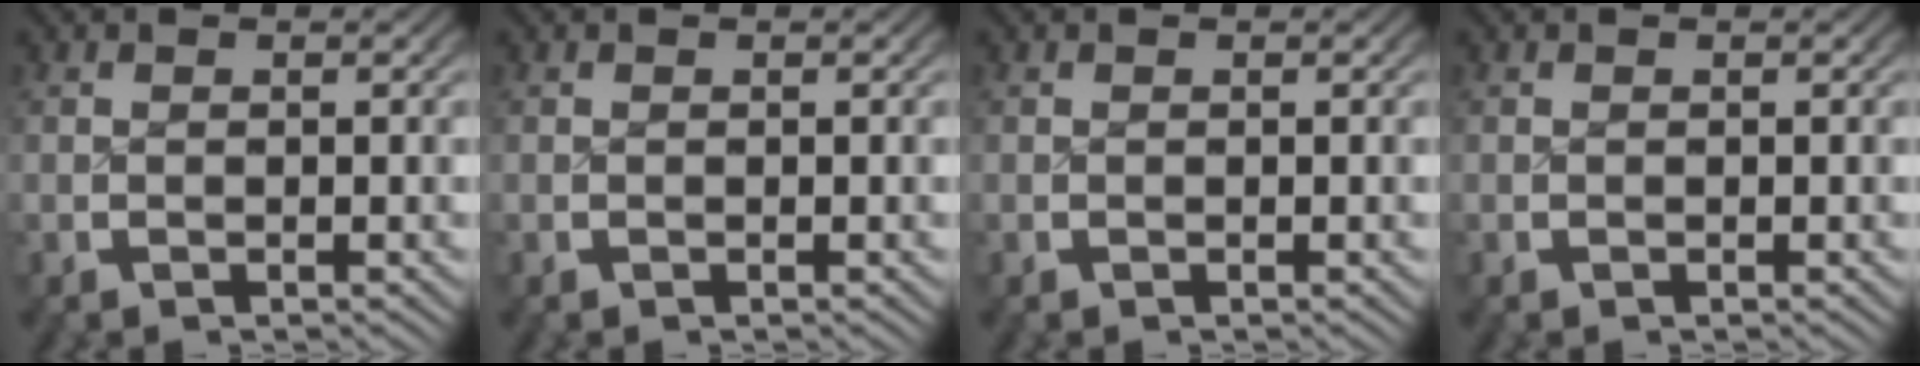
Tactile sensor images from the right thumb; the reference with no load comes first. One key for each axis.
{"total": 0.0}
{"total": 0.0}
{"total": 0.0}